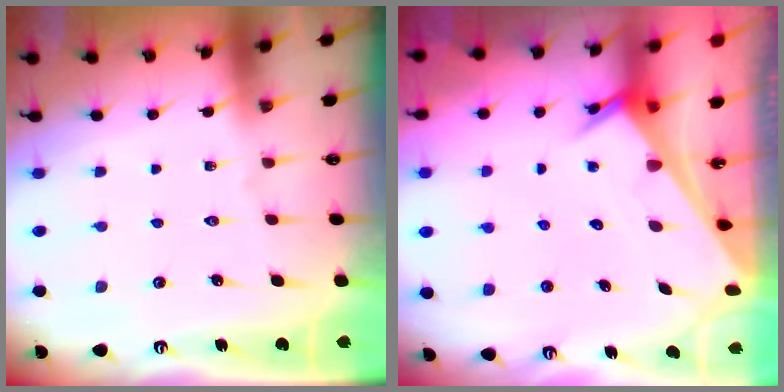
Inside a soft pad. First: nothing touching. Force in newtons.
{"total": 3.2, "press": 3.2, "slide": 0.2}